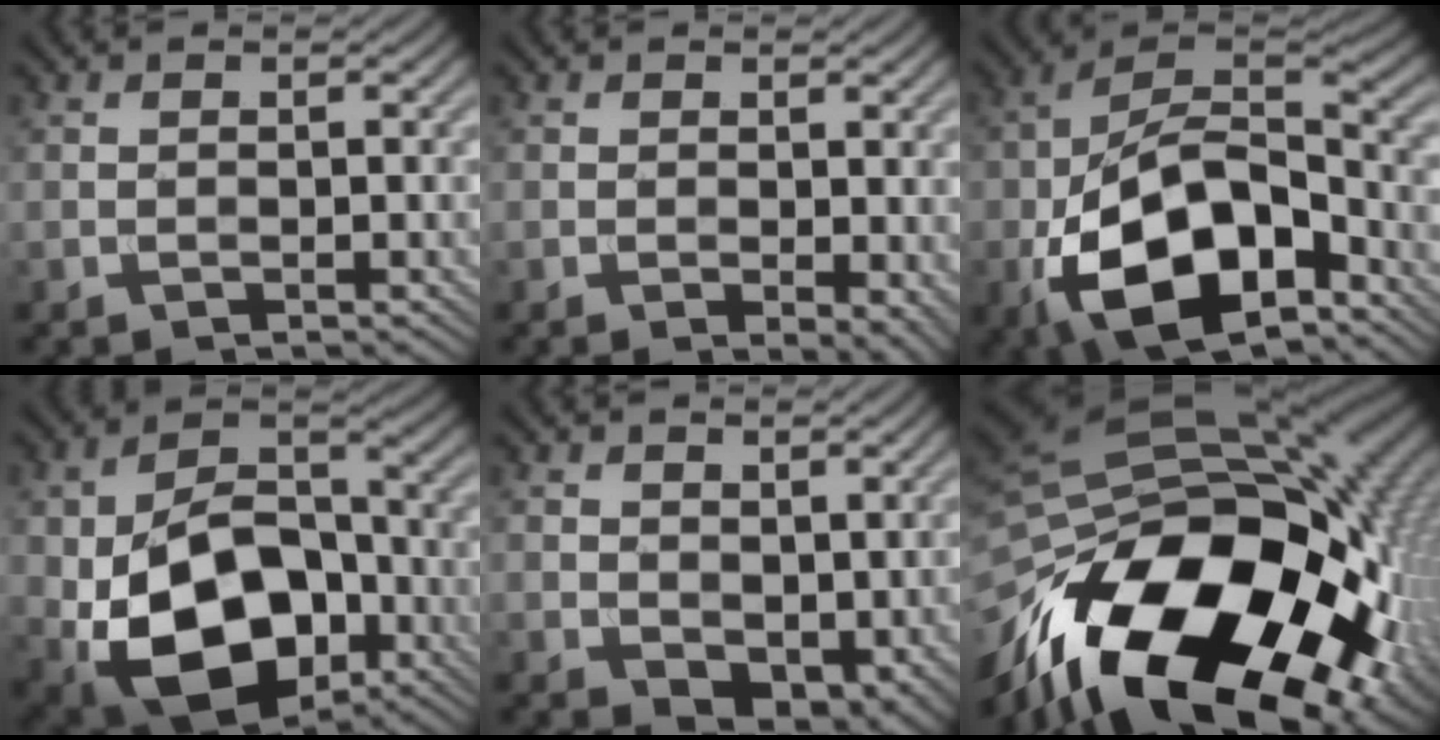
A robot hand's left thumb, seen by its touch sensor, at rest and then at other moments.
{"total": 2.8, "force": [-0.3, 1.2, 2.4], "torque": [-0.032, -0.005, -0.003]}
{"total": 17.4, "force": [-7.7, 9.1, 12.6], "torque": [-0.226, -0.027, -0.146]}
{"total": 17.3, "force": [-5.7, 11.0, 12.1], "torque": [-0.224, -0.031, -0.098]}
{"total": 5.4, "force": [1.4, 3.6, 3.8], "torque": [-0.073, -0.015, 0.033]}
{"total": 21.6, "force": [-10.0, 12.4, 14.7], "torque": [-0.290, -0.050, -0.143]}